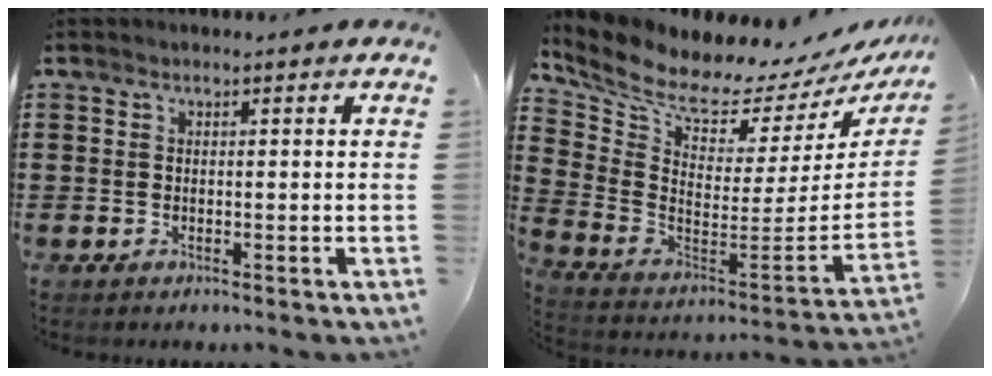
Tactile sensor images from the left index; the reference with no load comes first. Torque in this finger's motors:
{"motor_torque": [1.67, -0.47, 0.44, 0.10]}